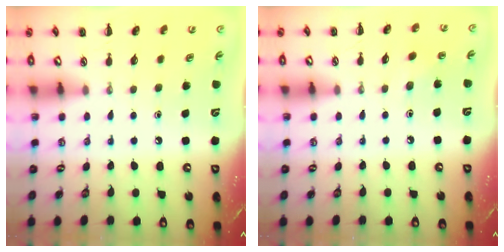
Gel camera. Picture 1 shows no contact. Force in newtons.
{"total": 2.3, "press": 2.2, "slide": 0.8}